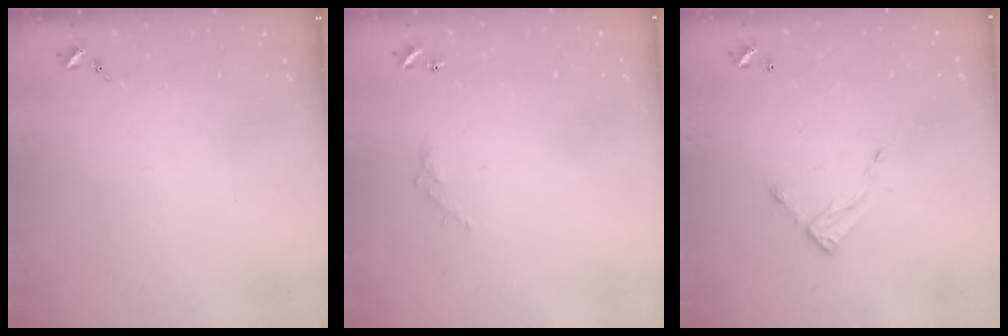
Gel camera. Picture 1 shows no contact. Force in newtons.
{"total": 3.8, "press": 3.8, "slide": 0.2}
{"total": 5.5, "press": 5.5, "slide": 0.3}